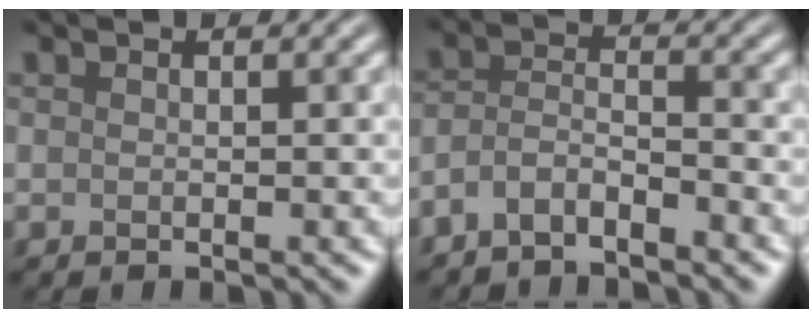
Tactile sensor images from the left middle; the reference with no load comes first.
{"total": 3.0, "force": [-2.5, 0.9, 1.5], "torque": [-0.032, 0.004, -0.057]}